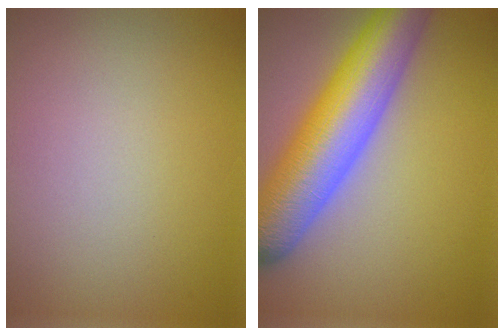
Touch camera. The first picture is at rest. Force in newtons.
{"total": 10.4, "press": 10.4, "slide": 0.4}